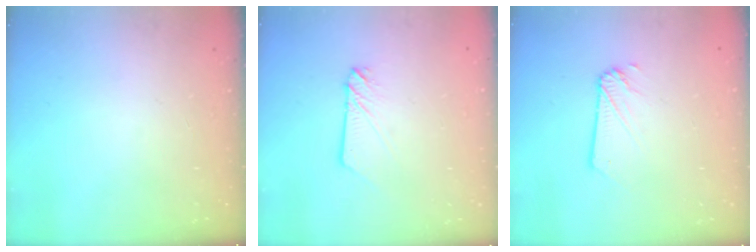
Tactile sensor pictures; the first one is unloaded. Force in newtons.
{"total": 3.0, "press": 3.0, "slide": 0.2}
{"total": 1.9, "press": 1.9, "slide": 0.3}